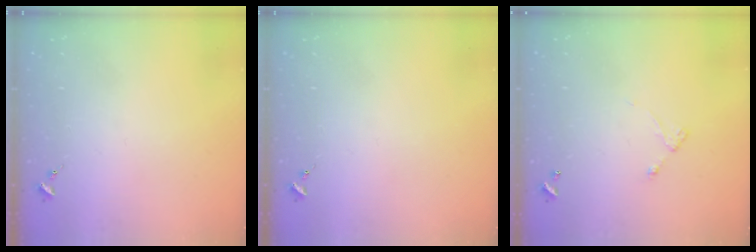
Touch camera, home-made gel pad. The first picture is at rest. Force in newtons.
{"total": 0.0}
{"total": 4.0, "press": 4.0, "slide": 0.3}